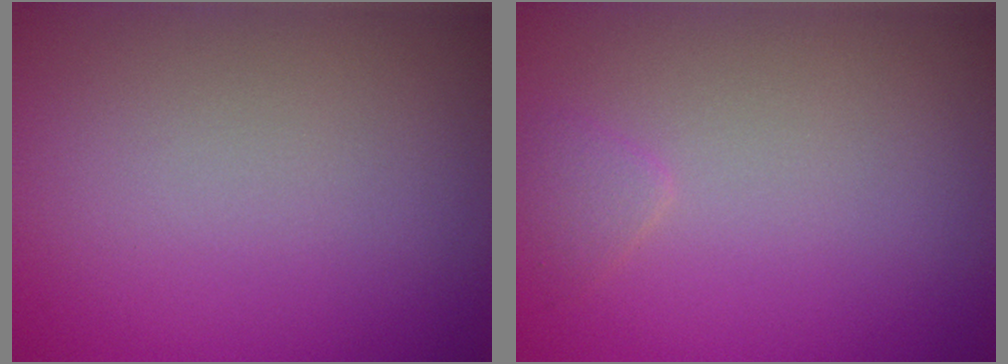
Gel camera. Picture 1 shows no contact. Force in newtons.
{"total": 0.9, "press": 0.9, "slide": 0.1}